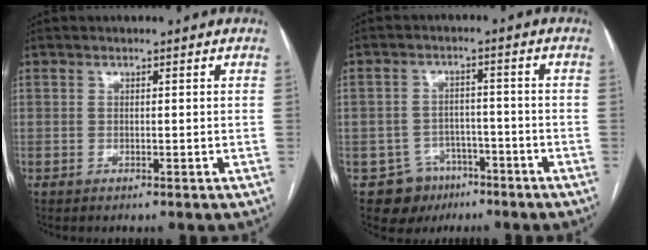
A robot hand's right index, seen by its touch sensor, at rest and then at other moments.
{"total": 7.2, "force": [-4.1, 5.9, 0.6], "torque": [-0.004, 0.011, -0.053]}